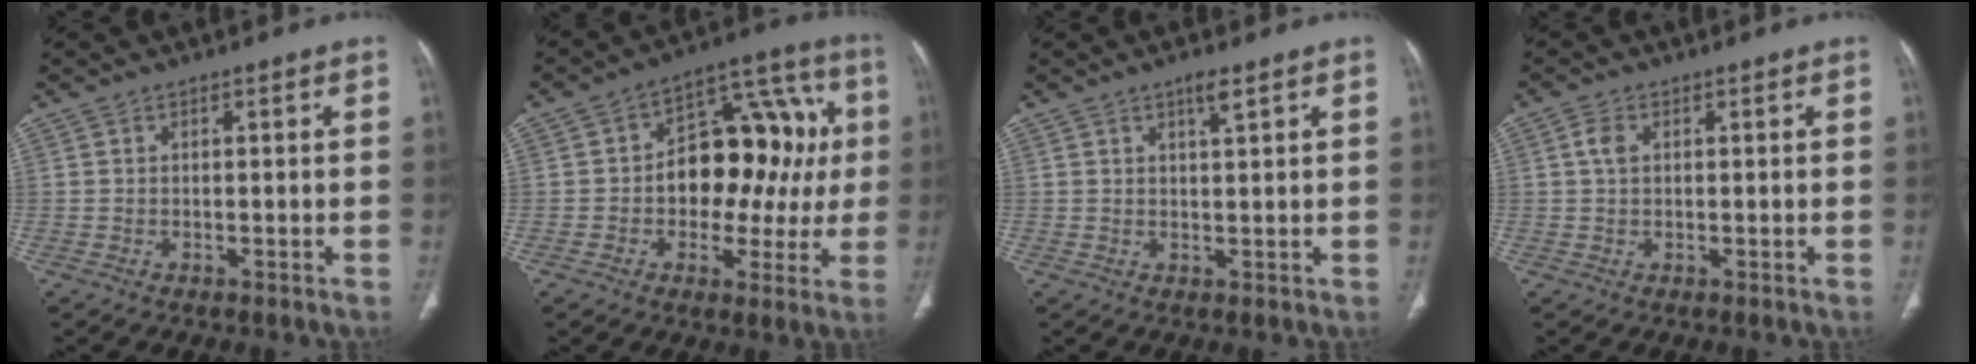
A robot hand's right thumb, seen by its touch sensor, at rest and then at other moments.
{"total": 18.8, "force": [0.5, 12.0, 14.5], "torque": [-0.141, 0.044, 0.007]}
{"total": 2.5, "force": [1.5, 0.3, 1.9], "torque": [-0.034, -0.011, 0.026]}
{"total": 2.2, "force": [0.5, 1.4, 1.6], "torque": [-0.032, 0.005, 0.009]}